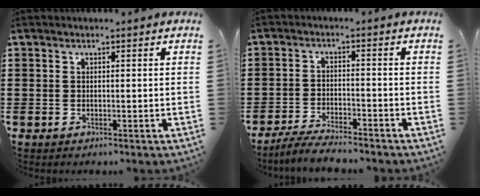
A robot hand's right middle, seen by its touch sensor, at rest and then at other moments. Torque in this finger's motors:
{"motor_torque": [0.45, 0.30, 0.26, 0.07]}